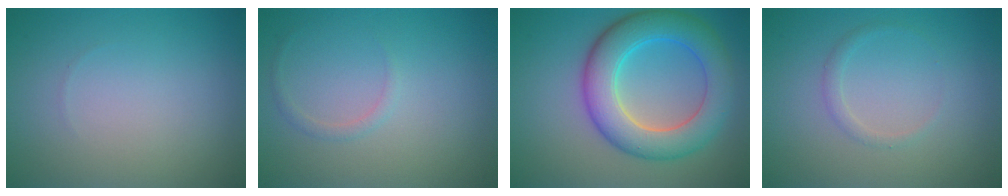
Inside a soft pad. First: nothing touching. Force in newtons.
{"total": 0.8, "press": 0.8, "slide": 0.1}
{"total": 7.7, "press": 7.7, "slide": 0.0}
{"total": 1.0, "press": 1.0, "slide": 0.0}